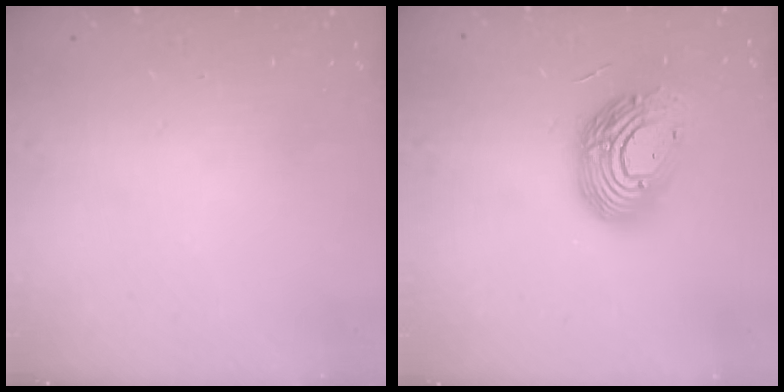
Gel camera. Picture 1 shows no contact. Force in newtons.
{"total": 15.7, "press": 15.7, "slide": 1.1}